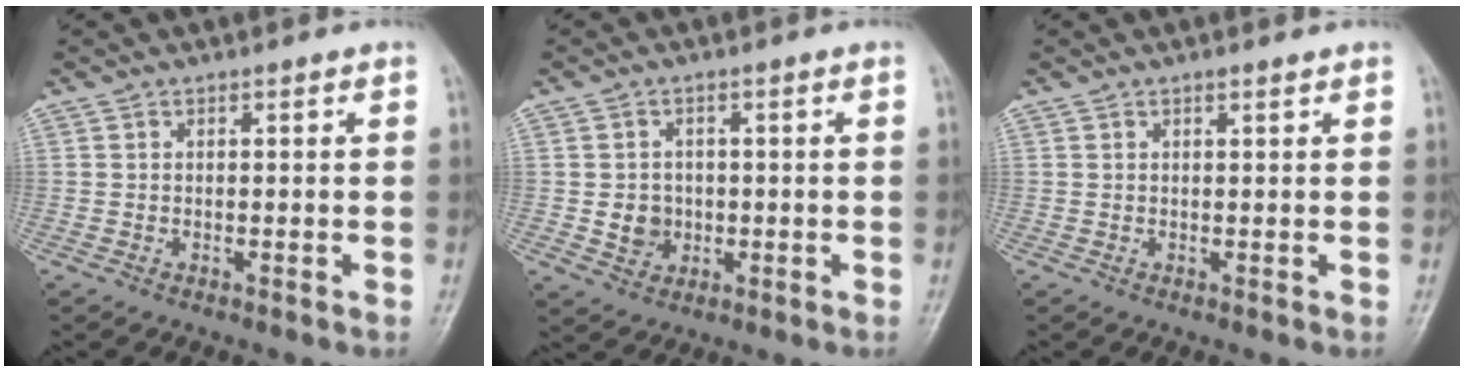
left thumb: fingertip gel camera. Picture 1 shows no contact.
{"total": 4.1, "force": [-0.1, 3.8, 1.7], "torque": [-0.007, 0.002, 0.006]}
{"total": 0.8, "force": [0.7, 0.2, 0.4], "torque": [-0.008, -0.005, 0.013]}